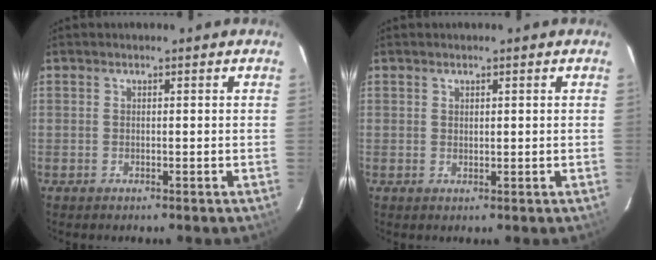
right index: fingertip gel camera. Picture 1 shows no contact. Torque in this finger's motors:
{"motor_torque": [-0.26, 0.17, 0.03, 0.00]}